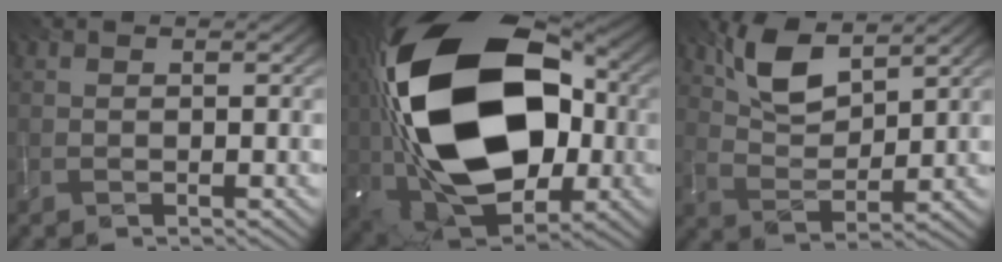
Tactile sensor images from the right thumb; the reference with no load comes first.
{"total": 23.9, "force": [1.3, 14.6, 18.9], "torque": [-0.395, -0.009, 0.004]}
{"total": 7.3, "force": [4.8, 2.9, 4.8], "torque": [-0.106, -0.002, 0.097]}